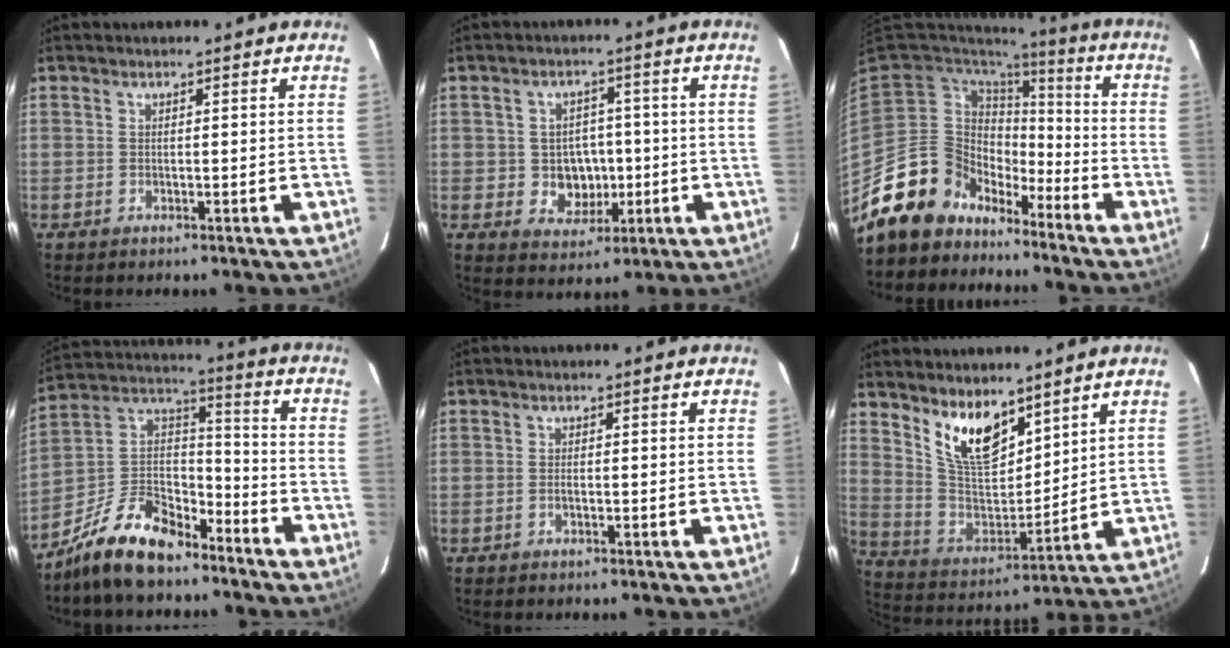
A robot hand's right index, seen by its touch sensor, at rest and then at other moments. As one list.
[{"total": 6.5, "force": [-0.9, 5.9, 2.7], "torque": [-0.058, 0.013, 0.003]}, {"total": 13.6, "force": [-10.4, 8.7, 1.2], "torque": [-0.043, 0.037, -0.181]}, {"total": 15.7, "force": [-11.4, 7.6, 7.7], "torque": [-0.177, 0.037, -0.201]}, {"total": 0.6, "force": [-0.2, 0.2, 0.5], "torque": [-0.011, 0.000, -0.005]}, {"total": 12.2, "force": [8.3, 5.1, 7.3], "torque": [-0.138, -0.005, 0.170]}]